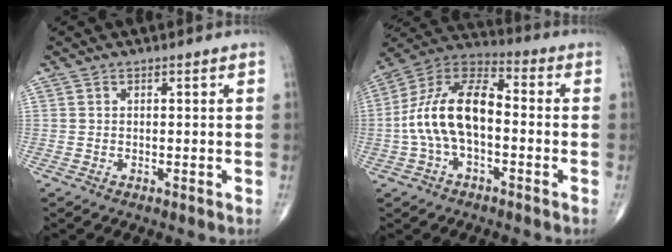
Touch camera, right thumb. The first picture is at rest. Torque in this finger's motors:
{"motor_torque": [0.32, 0.29, 1.65, -0.23, 0.42]}